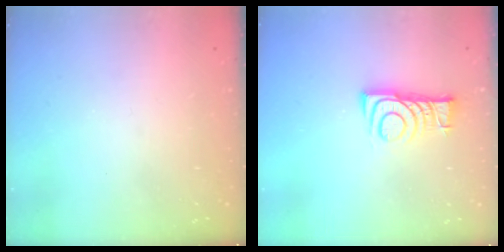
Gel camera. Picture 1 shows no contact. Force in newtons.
{"total": 8.0, "press": 7.9, "slide": 0.5}